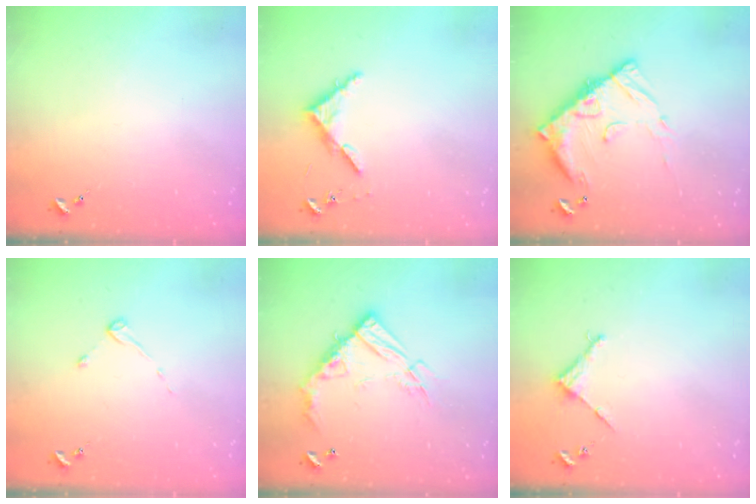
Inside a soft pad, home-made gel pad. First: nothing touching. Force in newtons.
{"total": 4.0, "press": 4.0, "slide": 0.3}
{"total": 14.4, "press": 14.4, "slide": 1.3}
{"total": 2.7, "press": 2.7, "slide": 0.3}
{"total": 16.2, "press": 16.2, "slide": 1.4}
{"total": 2.9, "press": 2.8, "slide": 0.2}